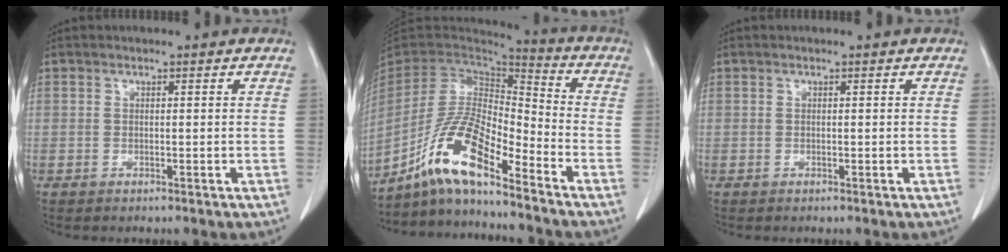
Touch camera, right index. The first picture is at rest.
{"total": 13.5, "force": [-8.8, 2.6, 9.8], "torque": [-0.198, 0.008, -0.164]}
{"total": 0.0}